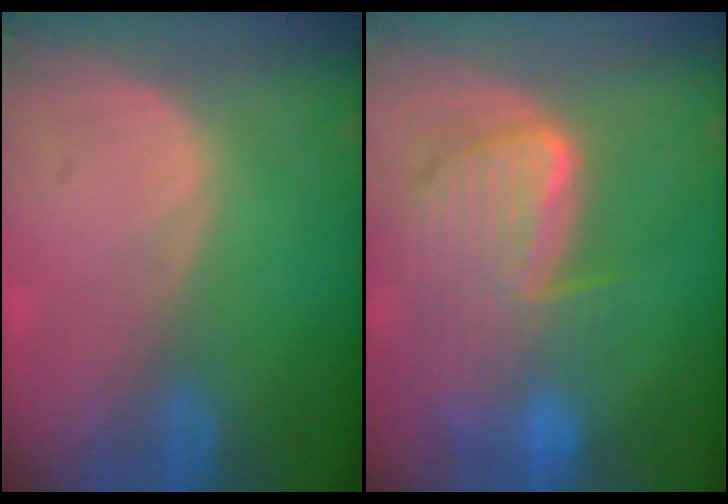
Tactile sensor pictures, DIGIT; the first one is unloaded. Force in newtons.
{"total": 9.9, "press": 8.4, "slide": 5.1}